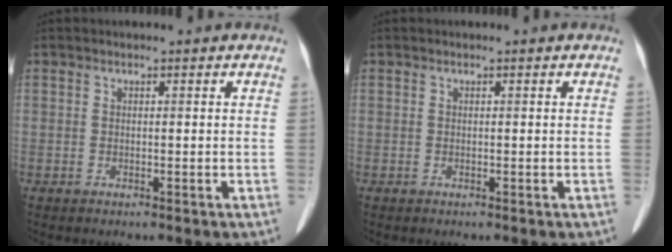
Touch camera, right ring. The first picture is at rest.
{"total": 0.0}